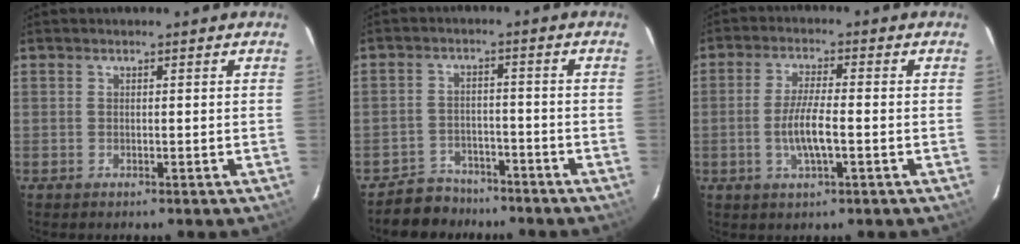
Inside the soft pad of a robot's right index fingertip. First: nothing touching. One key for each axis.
{"total": 6.7, "fx": -5.6, "fy": 3.7, "fz": 0.4, "tx": -0.029, "ty": 0.018, "tz": -0.084}
{"total": 6.5, "fx": -1.5, "fy": 1.1, "fz": 6.2, "tx": -0.121, "ty": -0.004, "tz": -0.029}